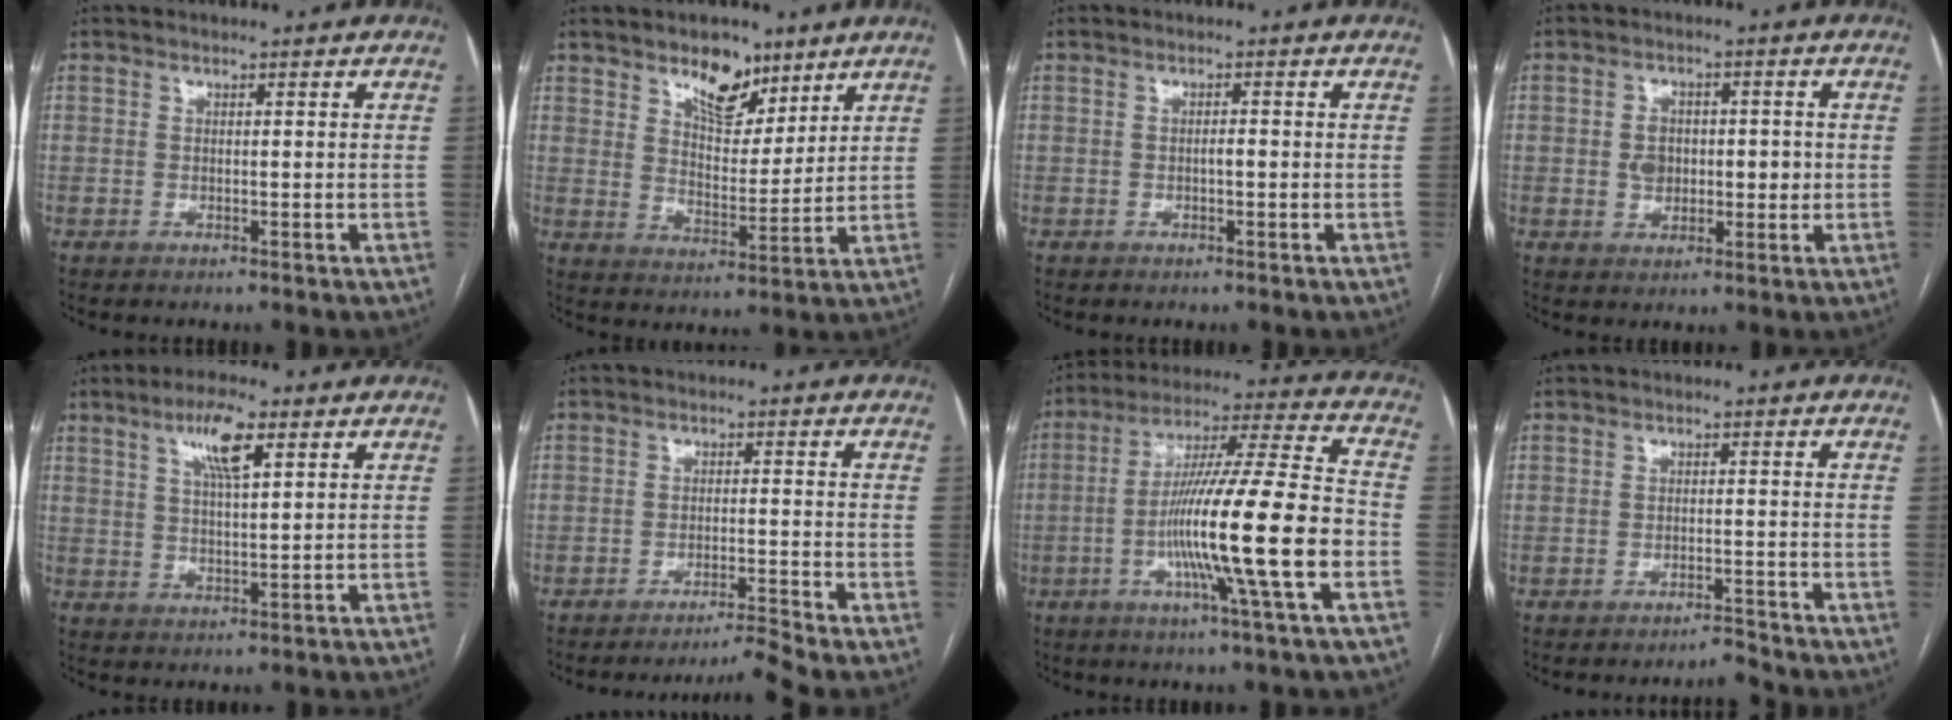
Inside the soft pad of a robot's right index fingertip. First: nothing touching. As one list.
[{"total": 8.6, "force": [5.8, 4.2, 4.7], "torque": [-0.069, -0.004, 0.100]}, {"total": 1.0, "force": [-0.2, 0.3, 1.0], "torque": [-0.015, 0.002, -0.005]}, {"total": 5.3, "force": [0.0, 3.8, 3.7], "torque": [-0.055, 0.018, 0.006]}, {"total": 6.6, "force": [3.4, 1.2, 5.5], "torque": [-0.102, 0.005, 0.059]}, {"total": 4.6, "force": [-3.9, -2.5, 0.4], "torque": [-0.008, -0.006, -0.063]}, {"total": 19.6, "force": [-5.1, -0.8, 18.9], "torque": [-0.327, -0.007, -0.096]}, {"total": 1.8, "force": [-1.8, -0.3, -0.1], "torque": [0.010, -0.006, -0.026]}]